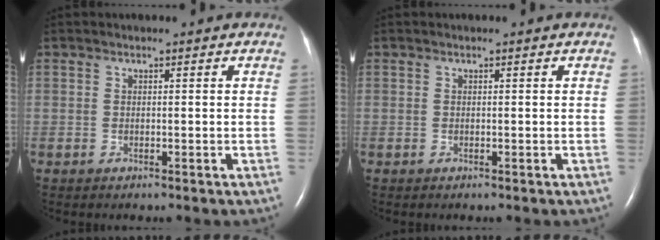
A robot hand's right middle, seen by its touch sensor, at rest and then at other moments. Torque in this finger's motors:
{"motor_torque": [0.00, -0.08, 0.06, 0.01]}